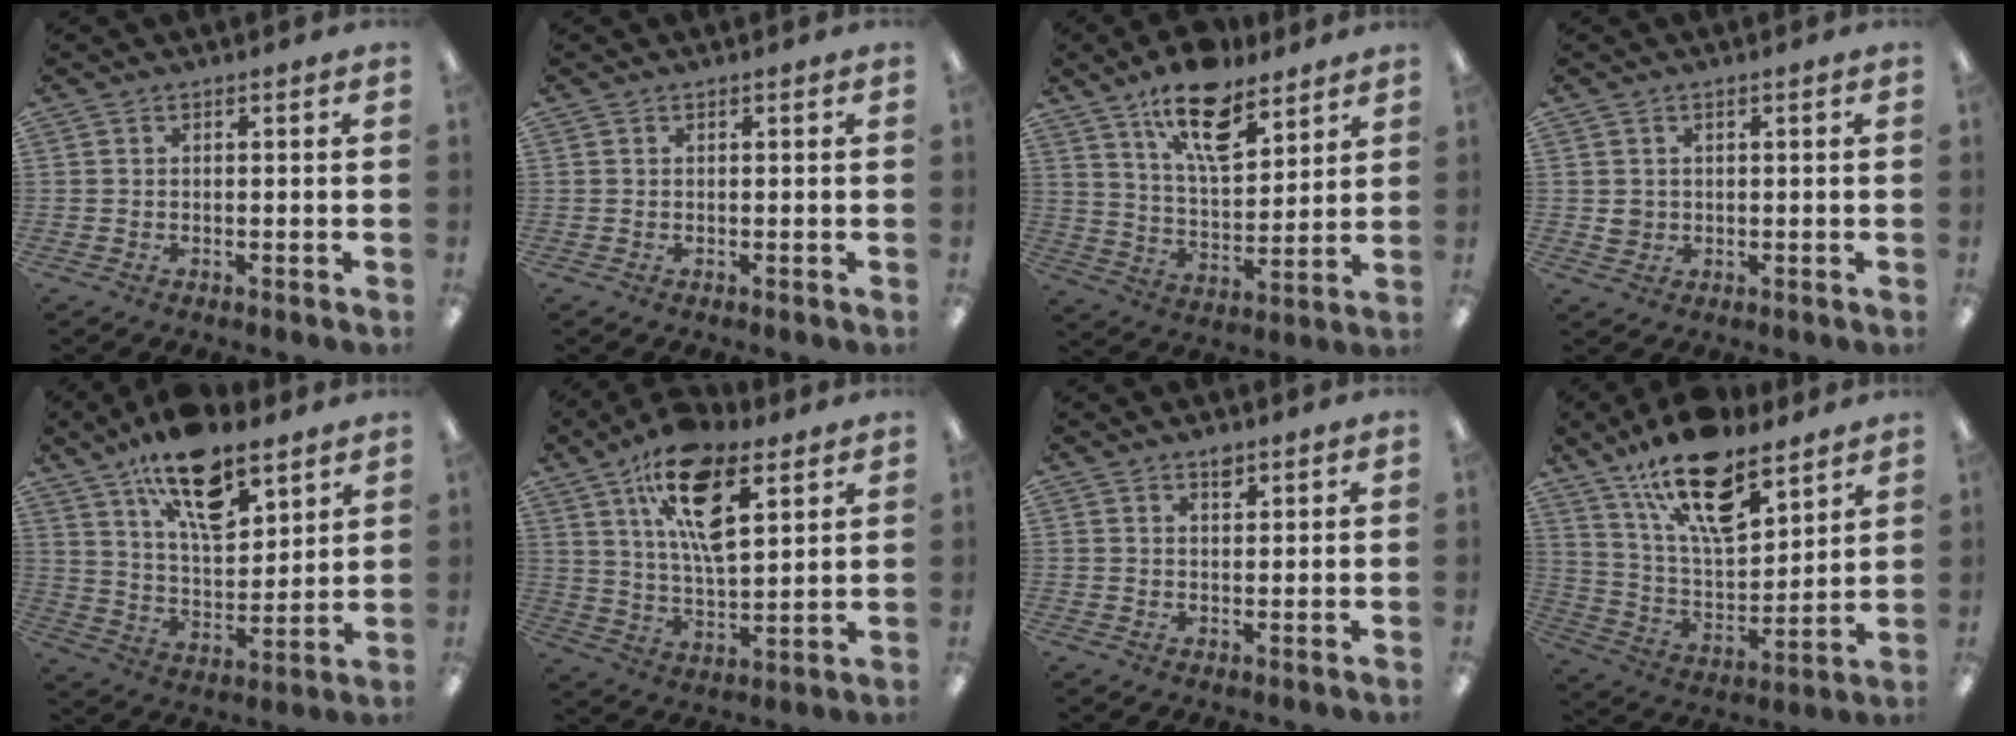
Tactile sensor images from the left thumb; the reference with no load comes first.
{"total": 0.0}
{"total": 15.7, "force": [10.6, 6.7, 9.3], "torque": [-0.150, -0.049, 0.182]}
{"total": 2.2, "force": [0.6, 2.0, 0.6], "torque": [-0.006, 0.000, 0.009]}
{"total": 17.6, "force": [11.7, 7.5, 10.8], "torque": [-0.178, -0.054, 0.200]}
{"total": 18.2, "force": [9.8, 8.2, 13.0], "torque": [-0.223, -0.025, 0.167]}
{"total": 2.4, "force": [1.8, 1.1, 1.2], "torque": [-0.010, -0.007, 0.029]}
{"total": 20.2, "force": [13.7, 8.1, 12.5], "torque": [-0.213, -0.074, 0.237]}